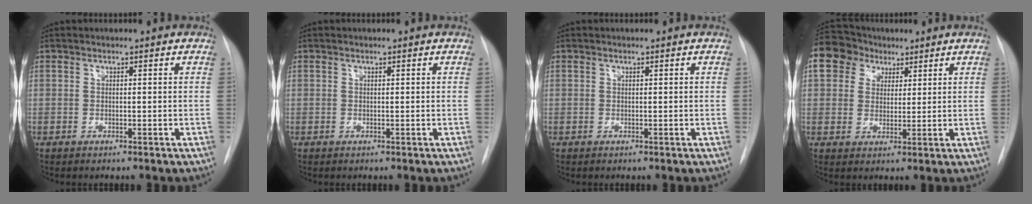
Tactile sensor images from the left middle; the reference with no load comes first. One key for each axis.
{"total": 0.0}
{"total": 0.0}
{"total": 13.8, "fx": 6.9, "fy": 11.0, "fz": 4.7, "tx": -0.139, "ty": 0.062, "tz": 0.129}